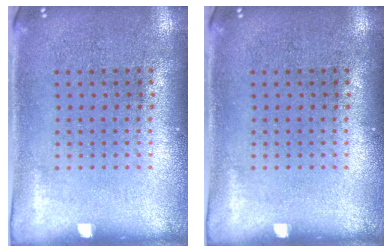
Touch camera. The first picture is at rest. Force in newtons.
{"total": 0.0}